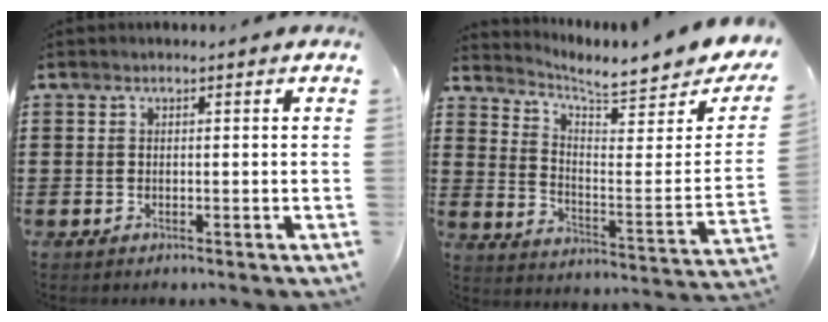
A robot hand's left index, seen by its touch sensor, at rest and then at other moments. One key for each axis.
{"total": 4.9, "fx": 4.6, "fy": 0.0, "fz": 1.7, "tx": -0.053, "ty": -0.045, "tz": 0.070}